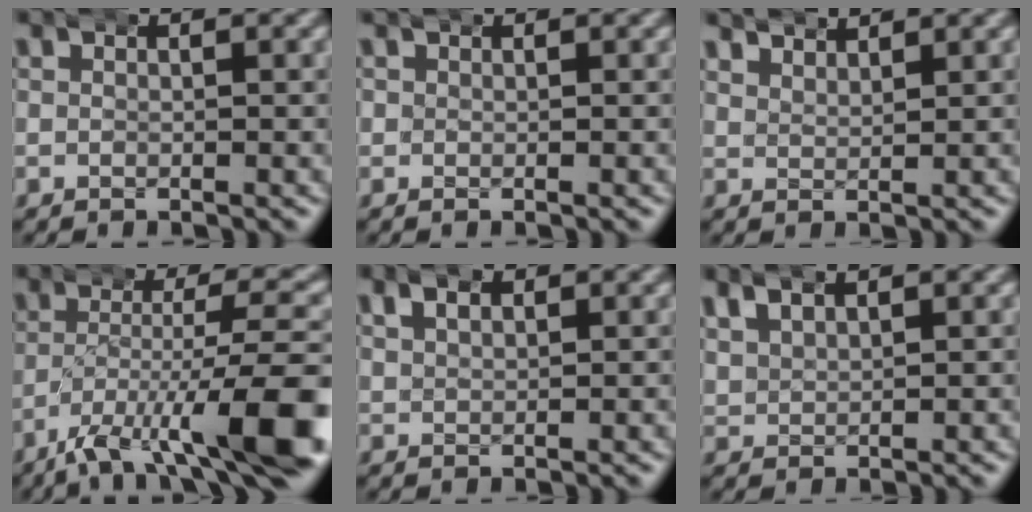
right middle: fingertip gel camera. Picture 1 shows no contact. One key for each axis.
{"total": 0.6, "fx": 0.2, "fy": 0.5, "fz": -0.1, "tx": -0.001, "ty": -0.001, "tz": 0.005}
{"total": 2.1, "fx": 2.1, "fy": 0.3, "fz": 0.0, "tx": -0.009, "ty": -0.001, "tz": 0.040}
{"total": 9.9, "fx": -4.9, "fy": 2.7, "fz": 8.2, "tx": -0.126, "ty": -0.014, "tz": -0.072}
{"total": 1.5, "fx": 0.8, "fy": 1.0, "fz": 0.8, "tx": -0.013, "ty": 0.003, "tz": 0.017}
{"total": 2.6, "fx": 1.5, "fy": 1.8, "fz": 1.0, "tx": -0.026, "ty": 0.000, "tz": 0.032}